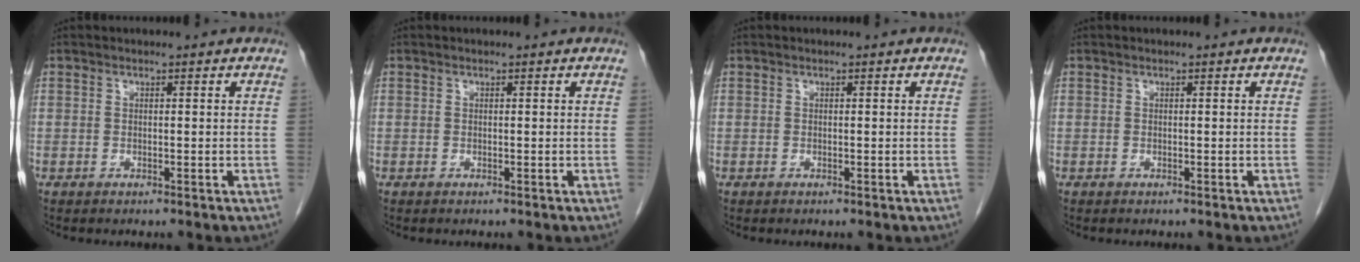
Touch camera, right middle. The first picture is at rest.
{"total": 0.0}
{"total": 0.0}
{"total": 0.0}